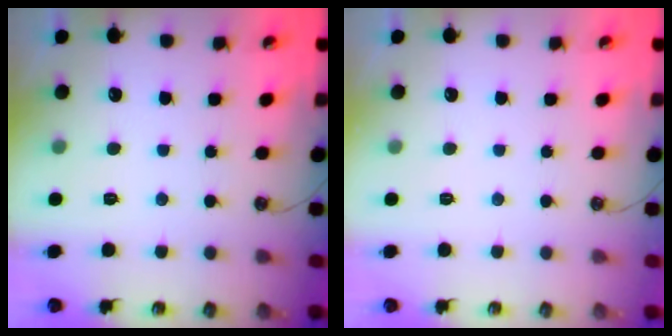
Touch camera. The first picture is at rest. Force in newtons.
{"total": 0.0}